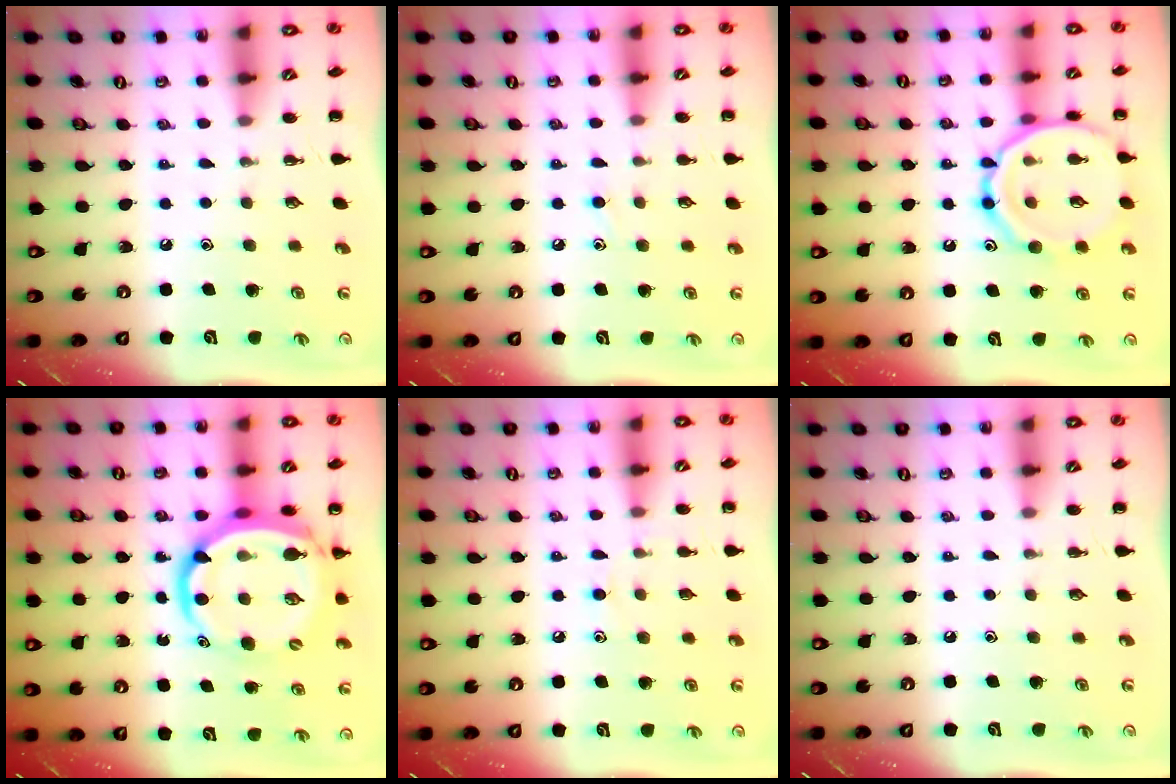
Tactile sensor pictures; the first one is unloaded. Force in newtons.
{"total": 7.4, "press": 6.9, "slide": 2.6}
{"total": 15.5, "press": 15.4, "slide": 1.0}
{"total": 14.4, "press": 13.9, "slide": 3.8}
{"total": 7.1, "press": 6.8, "slide": 1.9}
{"total": 0.0}